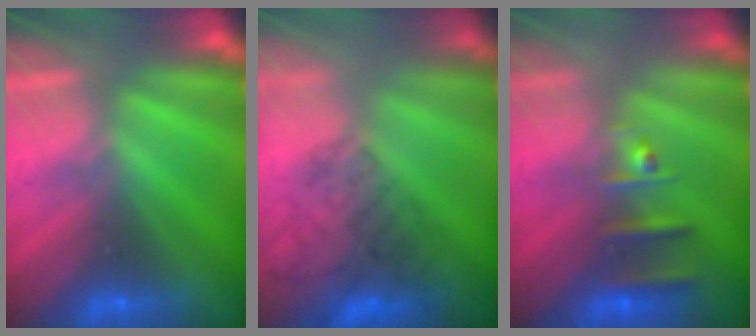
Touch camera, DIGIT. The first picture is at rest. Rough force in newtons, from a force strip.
{"total": 4.2}
{"total": 2.5}